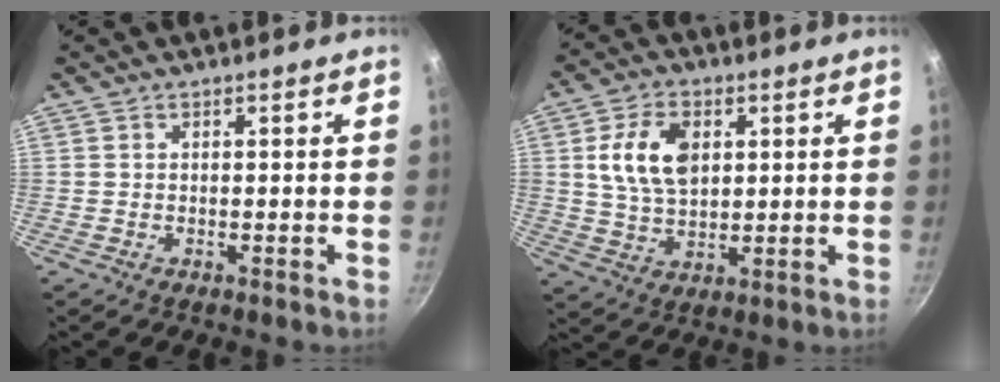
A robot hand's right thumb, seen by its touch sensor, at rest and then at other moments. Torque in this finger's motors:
{"motor_torque": [-0.58, 1.09, 0.45, 0.50, 0.12]}